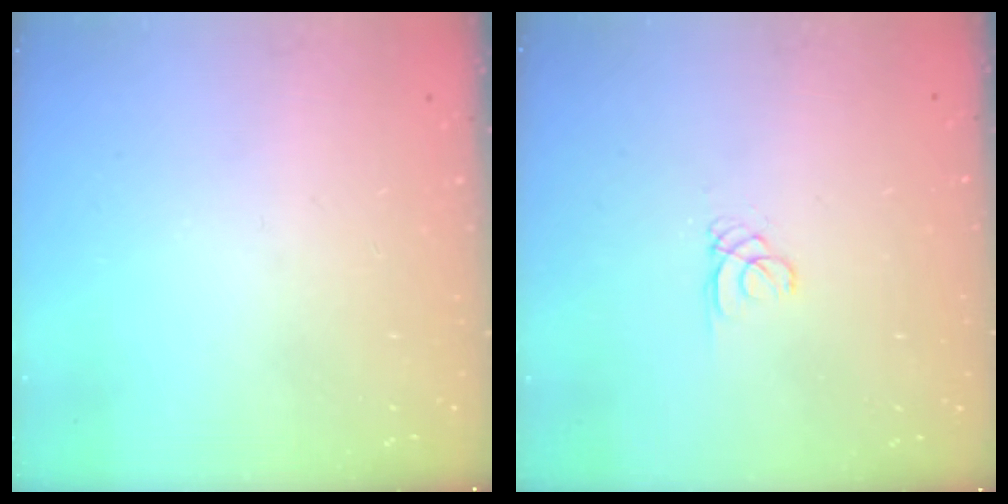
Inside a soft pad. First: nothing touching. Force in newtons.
{"total": 0.6, "press": 0.6, "slide": 0.1}